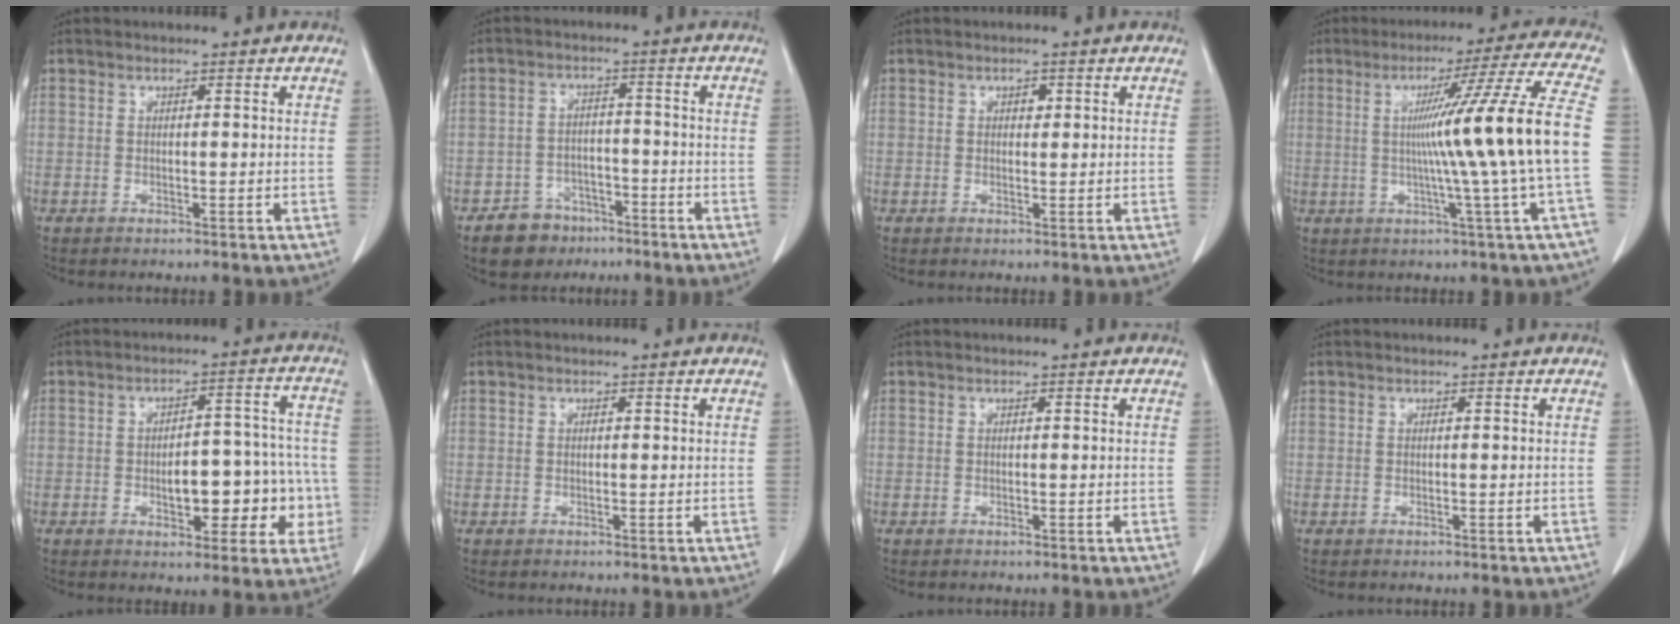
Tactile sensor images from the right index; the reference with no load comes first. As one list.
[{"total": 6.7, "force": [-4.5, 4.7, 1.5], "torque": [-0.028, 0.011, -0.067]}, {"total": 1.5, "force": [0.4, 0.9, 1.0], "torque": [-0.020, 0.002, 0.007]}, {"total": 17.0, "force": [-0.5, -3.2, 16.6], "torque": [-0.235, 0.001, -0.015]}, {"total": 11.8, "force": [-2.7, 5.5, 10.1], "torque": [-0.112, 0.039, -0.024]}, {"total": 0.5, "force": [0.0, 0.5, 0.0], "torque": [0.005, 0.004, 0.000]}, {"total": 0.0}, {"total": 0.0}]